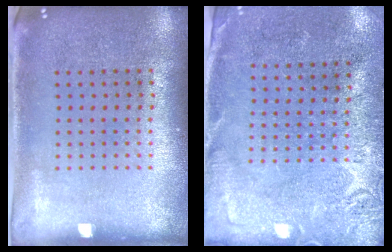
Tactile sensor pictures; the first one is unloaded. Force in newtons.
{"total": 2.7, "press": 2.4, "slide": 1.1}